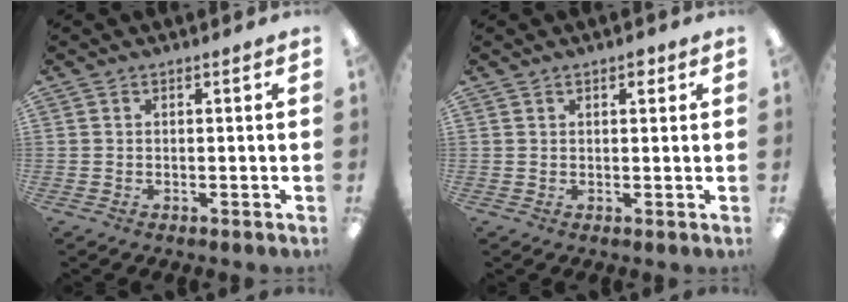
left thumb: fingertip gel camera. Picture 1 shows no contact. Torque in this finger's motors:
{"motor_torque": [-0.03, 0.09, -0.23, 0.03, -0.03]}